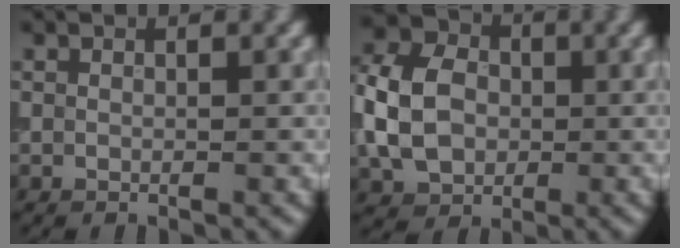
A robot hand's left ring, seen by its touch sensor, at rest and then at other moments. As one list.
[{"total": 7.6, "force": [-0.5, 5.9, 4.7], "torque": [-0.108, 0.012, -0.023]}]